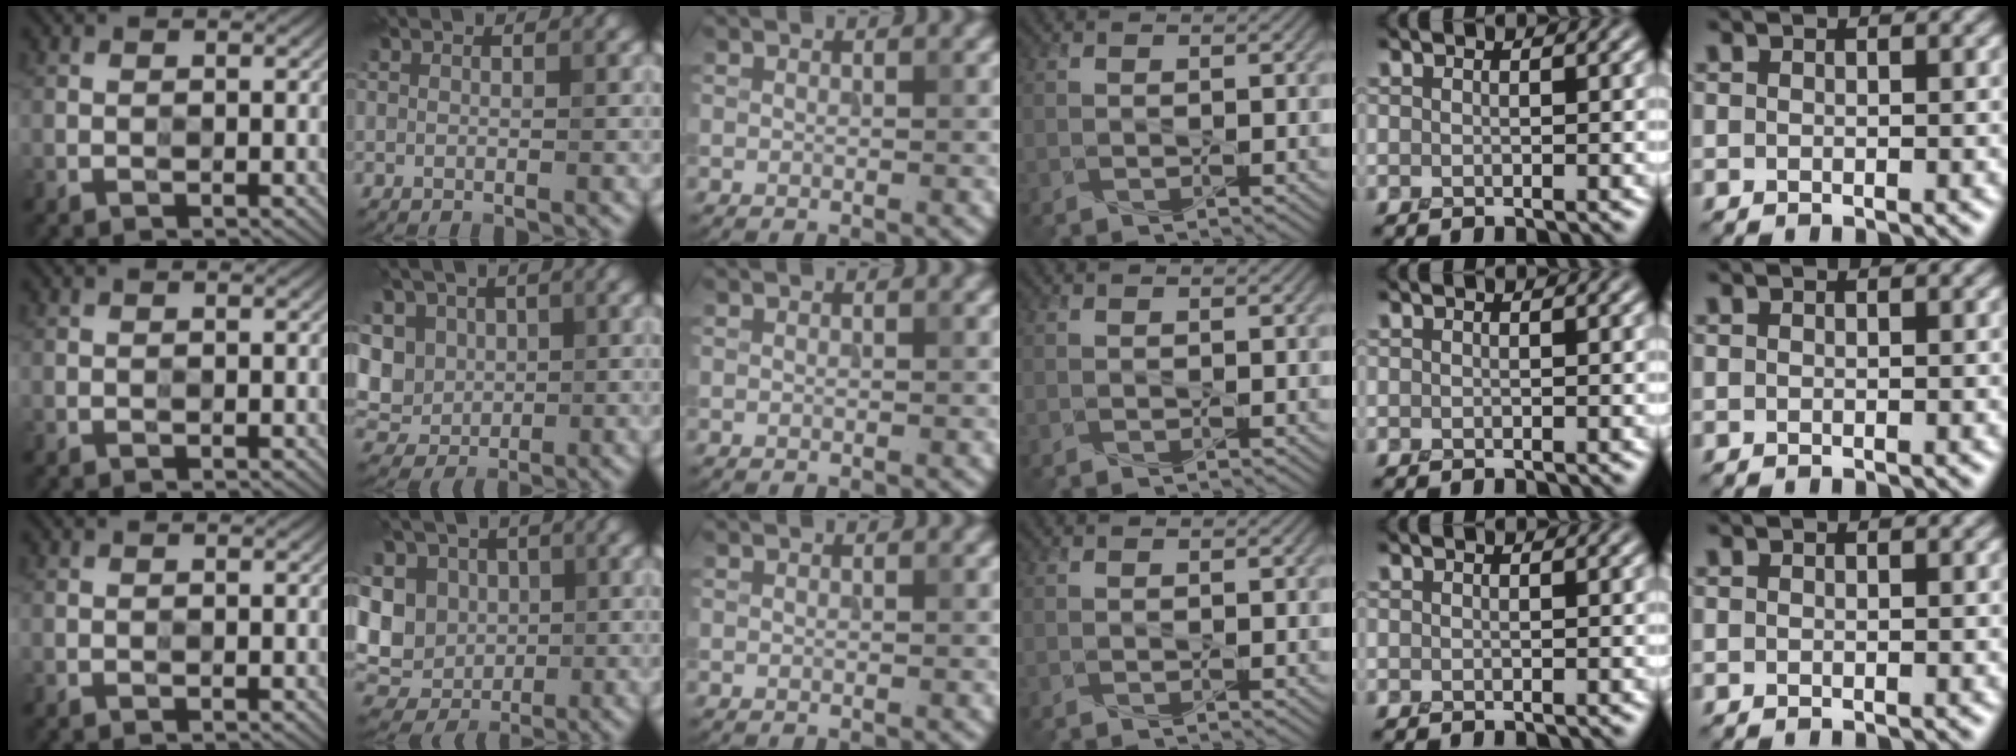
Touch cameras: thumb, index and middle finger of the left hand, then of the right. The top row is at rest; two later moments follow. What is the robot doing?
{"motion": "press", "object": "toy piano key"}